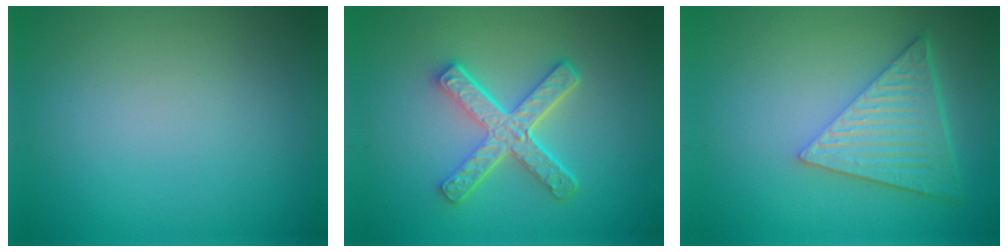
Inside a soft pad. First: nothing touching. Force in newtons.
{"total": 5.1, "press": 3.7, "slide": 3.4}
{"total": 6.5, "press": 4.6, "slide": 4.6}